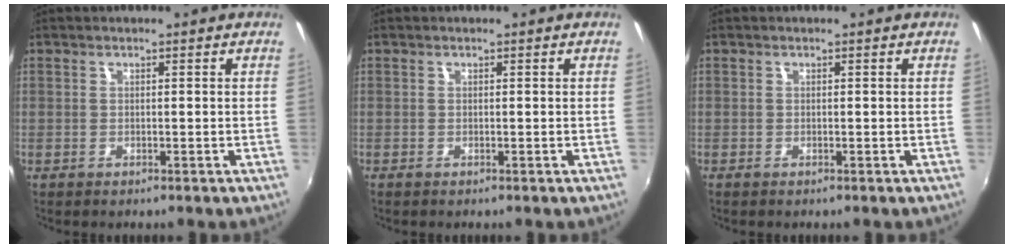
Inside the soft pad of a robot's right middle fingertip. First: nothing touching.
{"total": 0.0}
{"total": 0.0}